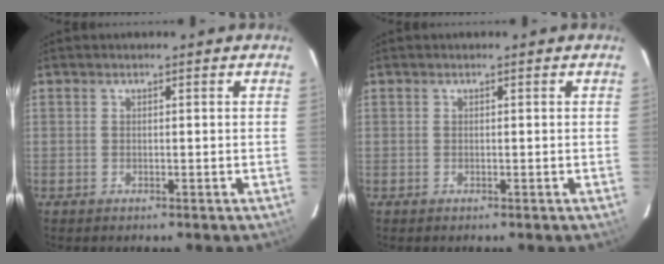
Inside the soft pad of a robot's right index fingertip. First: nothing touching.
{"total": 0.0}